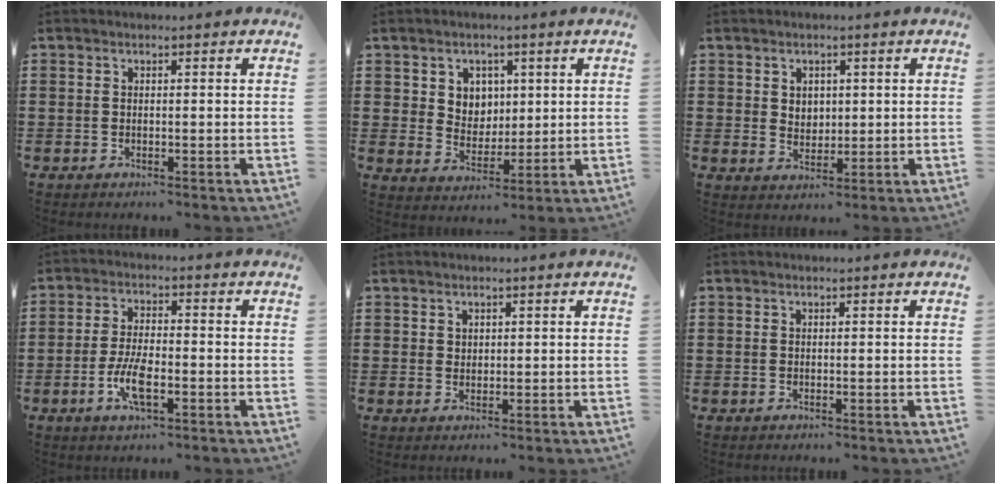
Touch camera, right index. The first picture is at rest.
{"total": 4.8, "force": [2.0, 4.2, 0.7], "torque": [-0.028, 0.009, 0.034]}
{"total": 2.7, "force": [1.2, 2.4, 0.7], "torque": [-0.015, 0.008, 0.018]}
{"total": 6.2, "force": [-2.3, 2.3, 5.3], "torque": [-0.122, -0.004, -0.049]}
{"total": 1.3, "force": [0.9, 1.0, 0.1], "torque": [-0.004, 0.004, 0.017]}
{"total": 0.0}